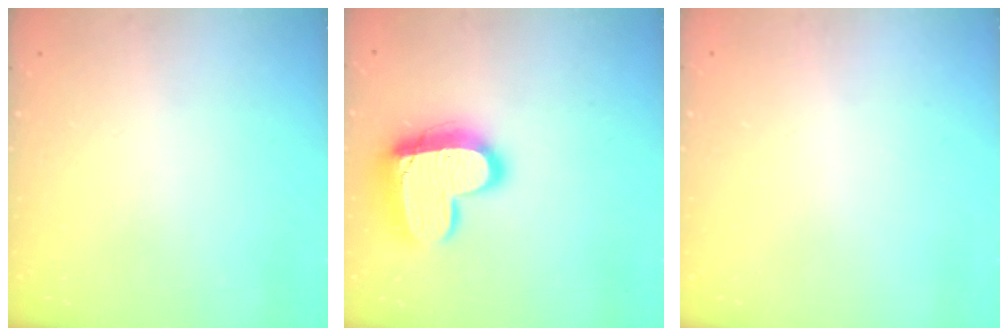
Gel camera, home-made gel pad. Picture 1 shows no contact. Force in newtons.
{"total": 18.2, "press": 18.2, "slide": 1.4}
{"total": 0.0}